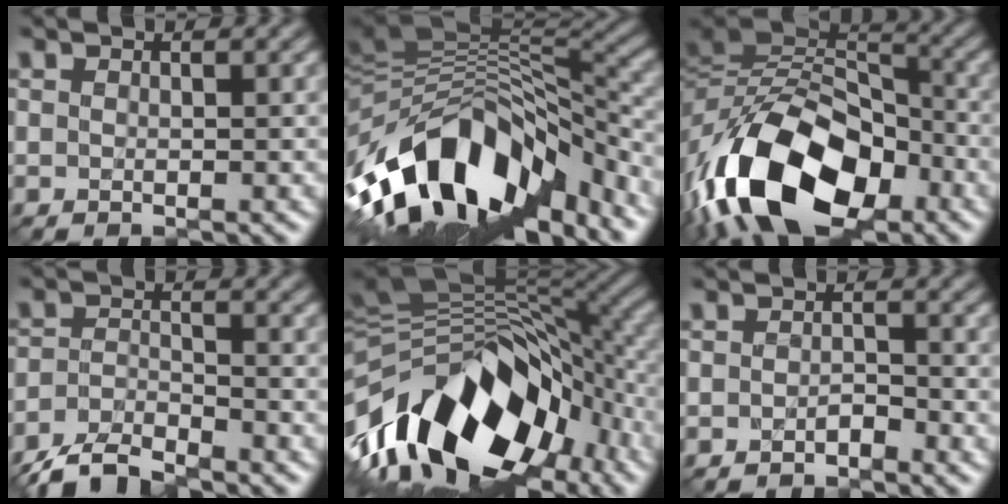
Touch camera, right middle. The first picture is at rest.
{"total": 14.4, "force": [-7.2, 6.8, 10.4], "torque": [-0.184, 0.014, -0.119]}
{"total": 15.4, "force": [-7.3, 8.6, 10.4], "torque": [-0.204, 0.000, -0.144]}
{"total": 4.5, "force": [-4.3, 0.7, 1.0], "torque": [-0.027, -0.008, -0.086]}
{"total": 15.7, "force": [-6.6, 8.3, 11.6], "torque": [-0.194, 0.017, -0.115]}
{"total": 0.9, "force": [-0.9, 0.0, 0.3], "torque": [-0.008, -0.002, -0.013]}